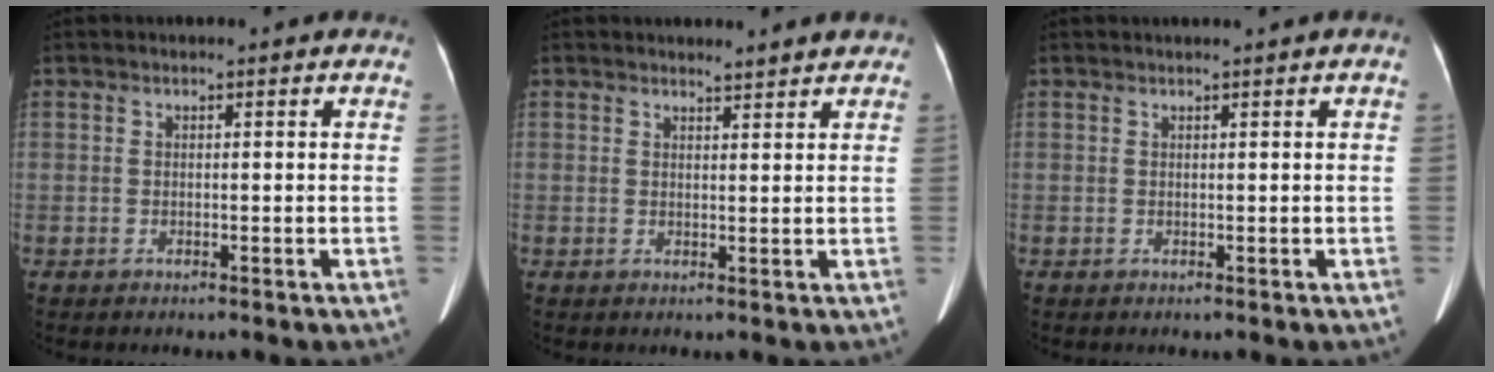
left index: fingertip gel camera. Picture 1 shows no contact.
{"total": 2.6, "force": [2.6, 0.4, 0.4], "torque": [-0.013, 0.003, 0.030]}
{"total": 1.1, "force": [0.8, -0.3, 0.7], "torque": [-0.010, 0.008, 0.016]}